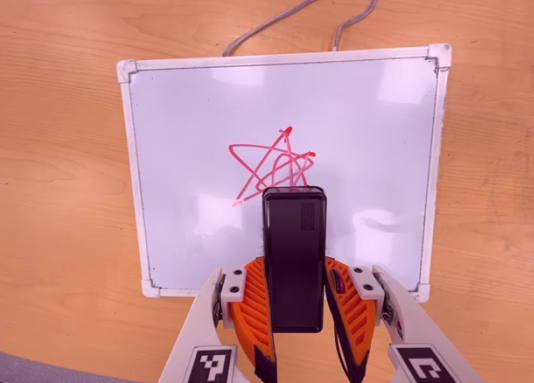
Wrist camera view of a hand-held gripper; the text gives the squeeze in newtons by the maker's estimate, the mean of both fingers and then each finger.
{"total": 4.4, "left": 3.1, "right": 5.8}